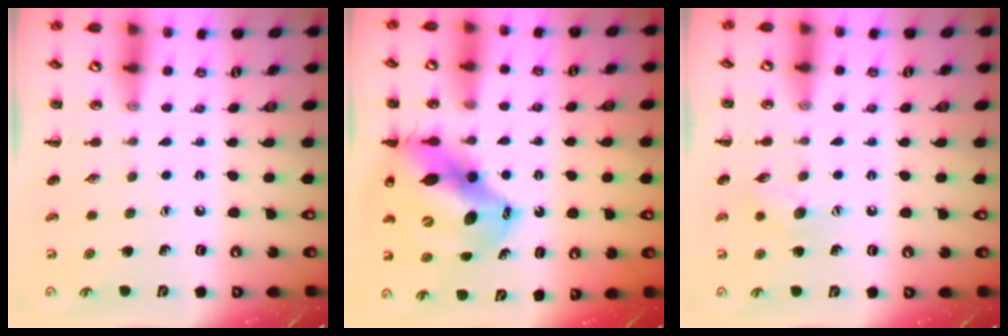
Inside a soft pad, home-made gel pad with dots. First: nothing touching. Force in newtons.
{"total": 15.0, "press": 14.4, "slide": 4.2}
{"total": 7.2, "press": 7.1, "slide": 1.0}